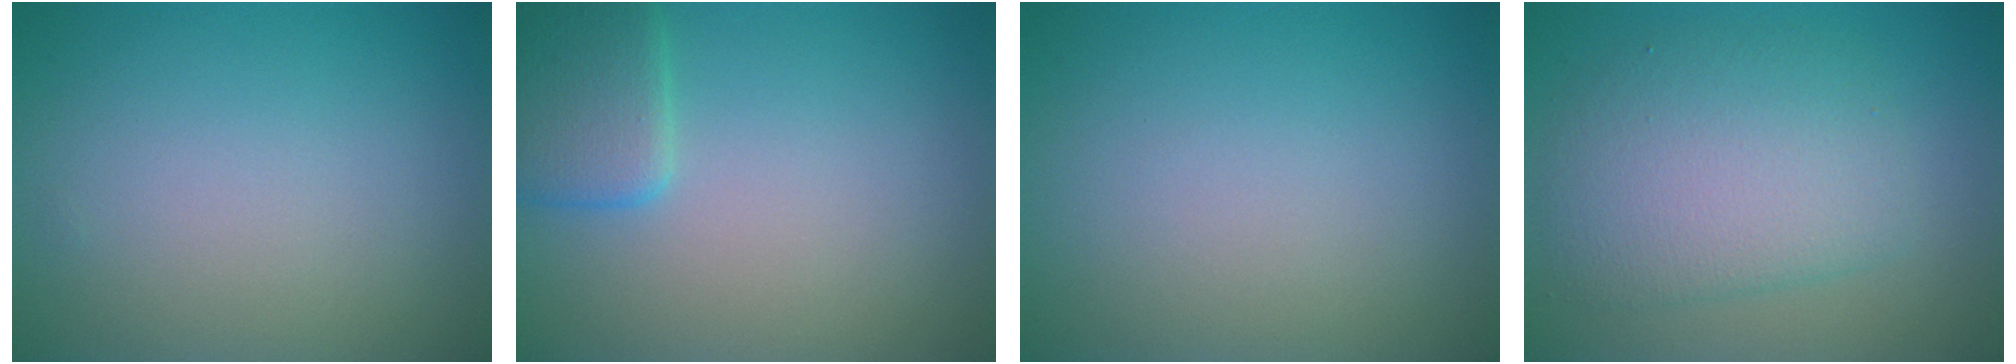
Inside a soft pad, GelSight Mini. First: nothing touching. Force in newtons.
{"total": 3.3, "press": 3.3, "slide": 0.2}
{"total": 0.0}
{"total": 5.7, "press": 5.7, "slide": 0.1}